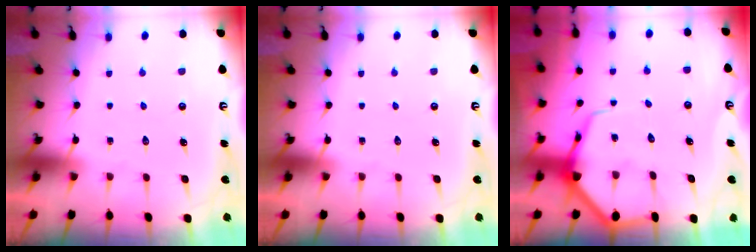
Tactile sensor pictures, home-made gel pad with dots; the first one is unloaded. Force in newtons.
{"total": 0.0}
{"total": 7.7, "press": 7.6, "slide": 0.8}